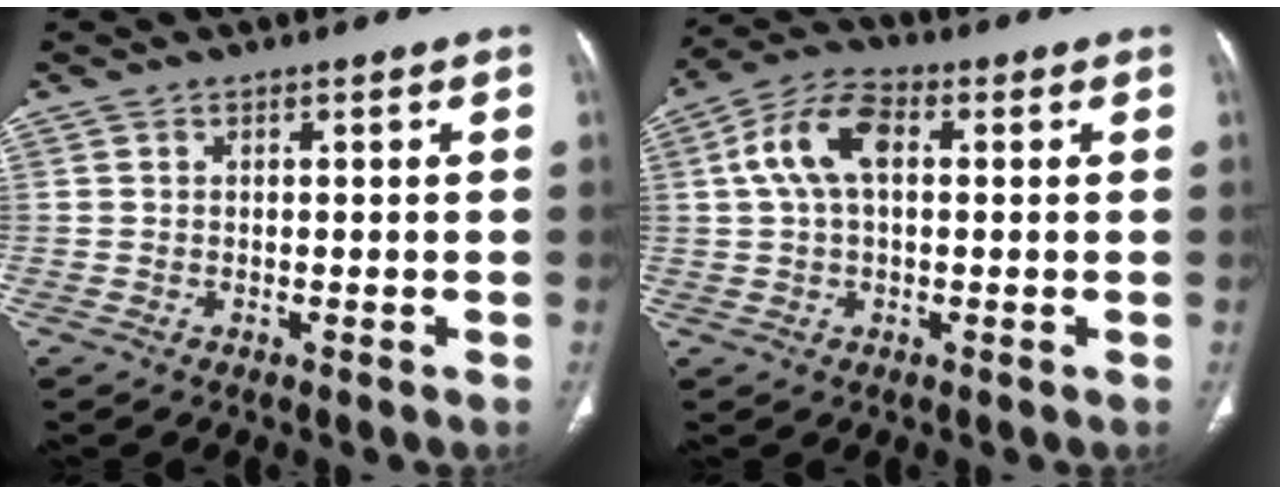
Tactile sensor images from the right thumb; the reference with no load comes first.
{"total": 9.3, "force": [1.7, 5.2, 7.5], "torque": [-0.152, 0.028, 0.027]}